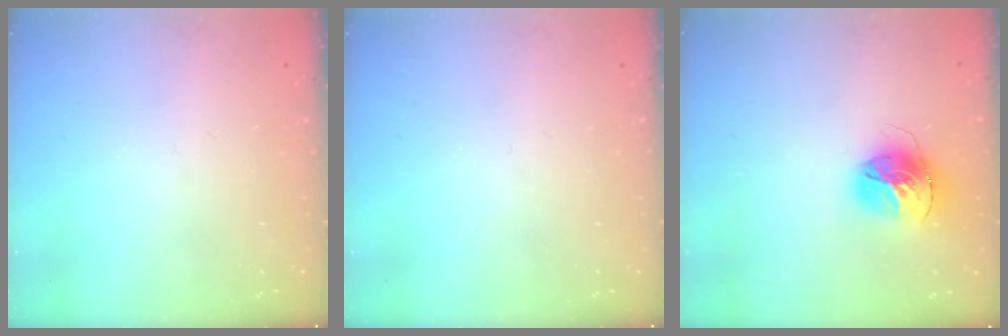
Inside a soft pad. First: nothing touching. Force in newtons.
{"total": 0.0}
{"total": 15.4, "press": 15.3, "slide": 1.7}